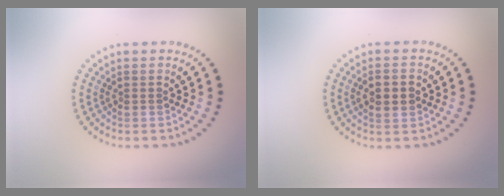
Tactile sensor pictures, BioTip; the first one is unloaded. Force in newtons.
{"total": 2.6, "press": 2.6, "slide": 0.1}